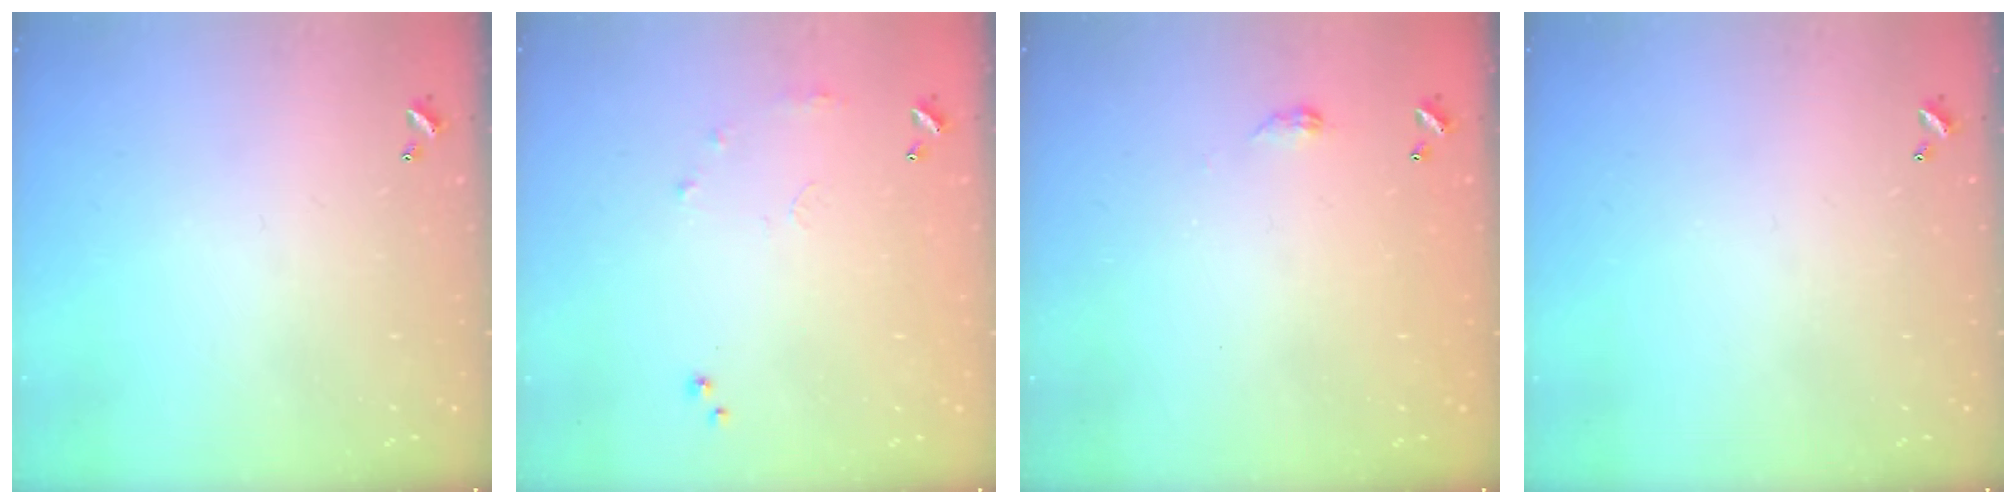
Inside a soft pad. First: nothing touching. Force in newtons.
{"total": 7.1, "press": 7.1, "slide": 0.9}
{"total": 2.8, "press": 2.7, "slide": 0.5}
{"total": 0.0}